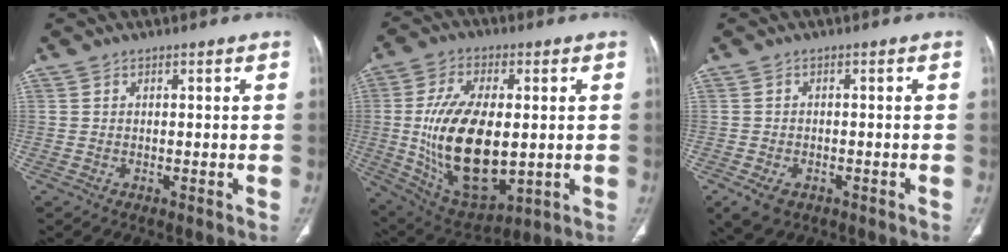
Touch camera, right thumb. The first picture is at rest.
{"total": 20.8, "force": [-0.5, 10.7, 17.8], "torque": [-0.323, -0.014, 0.012]}
{"total": 5.3, "force": [-2.7, 3.5, 2.9], "torque": [-0.053, 0.004, -0.035]}